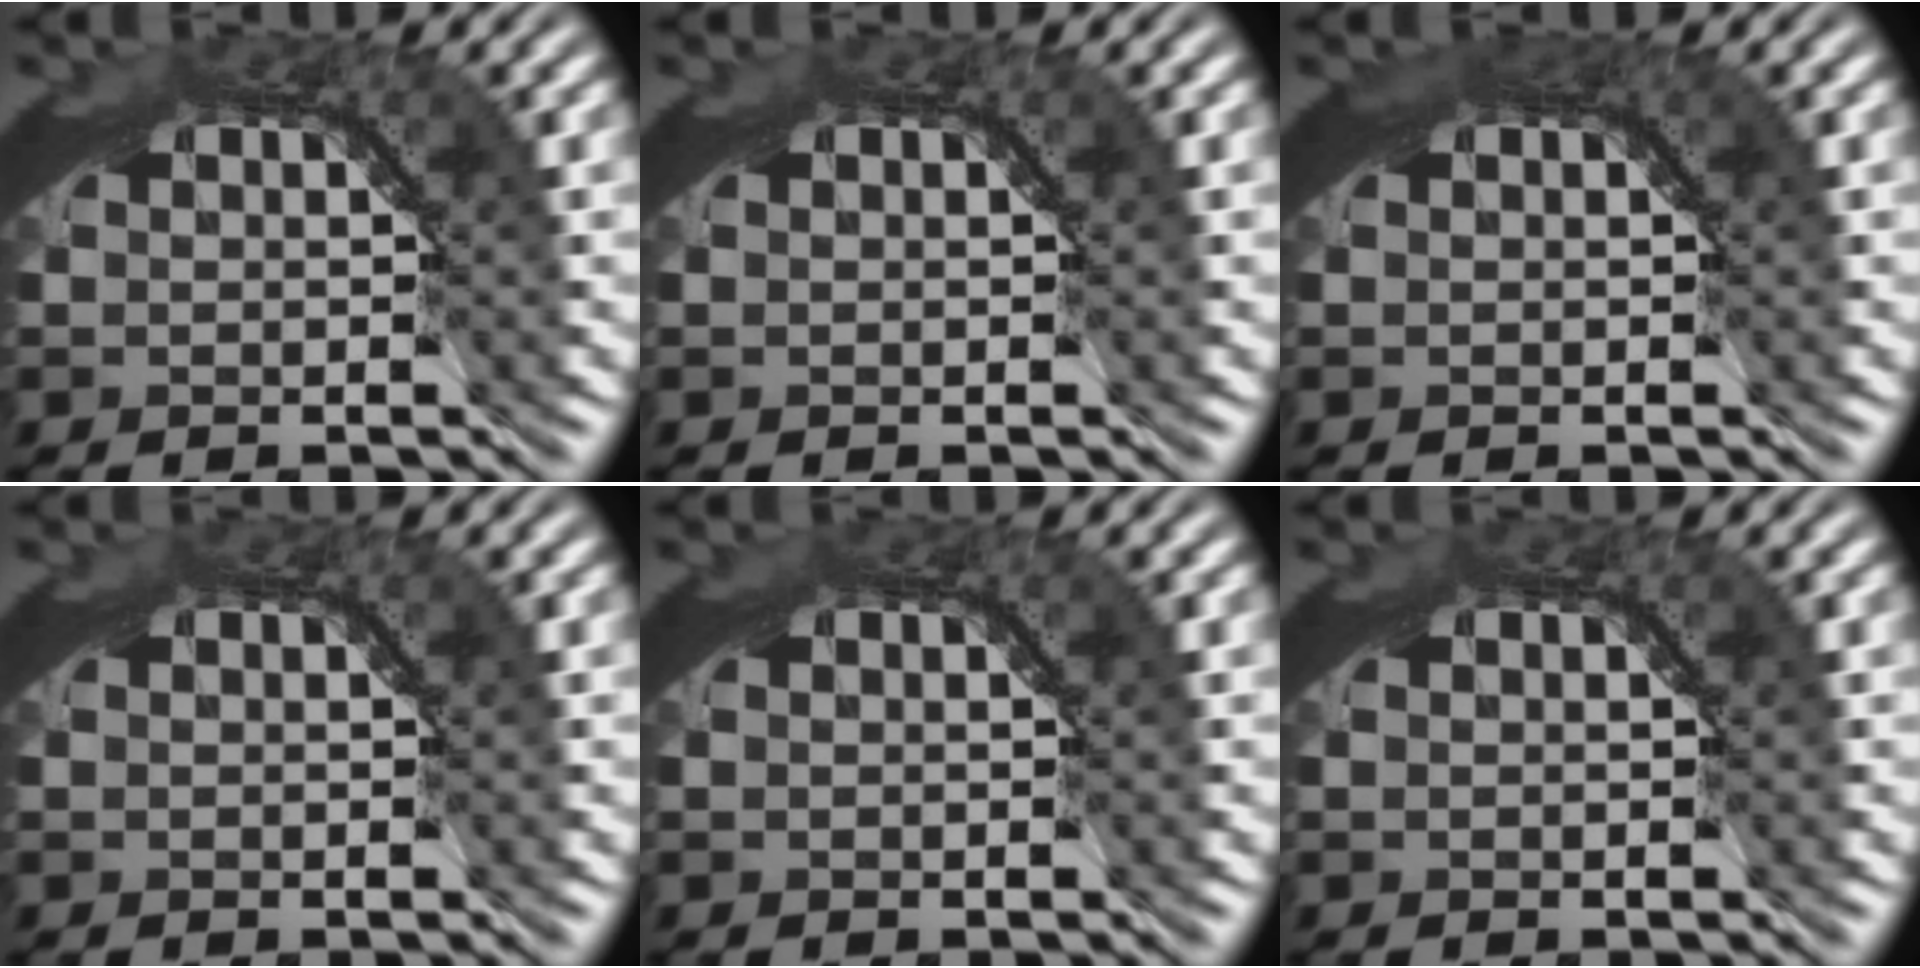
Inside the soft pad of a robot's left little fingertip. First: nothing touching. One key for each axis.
{"total": 0.0}
{"total": 0.9, "fx": 0.5, "fy": 0.2, "fz": 0.7, "tx": -0.006, "ty": 0.001, "tz": 0.006}
{"total": 0.0}
{"total": 0.0}
{"total": 0.0}